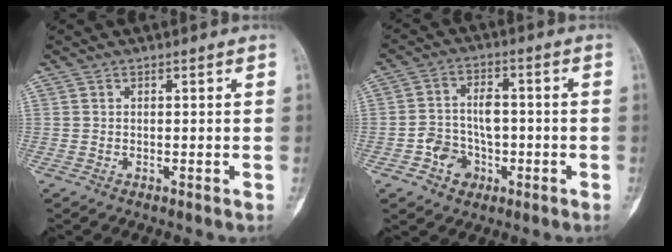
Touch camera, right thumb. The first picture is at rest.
{"total": 7.6, "force": [-2.7, 6.2, 3.6], "torque": [-0.034, 0.029, -0.045]}